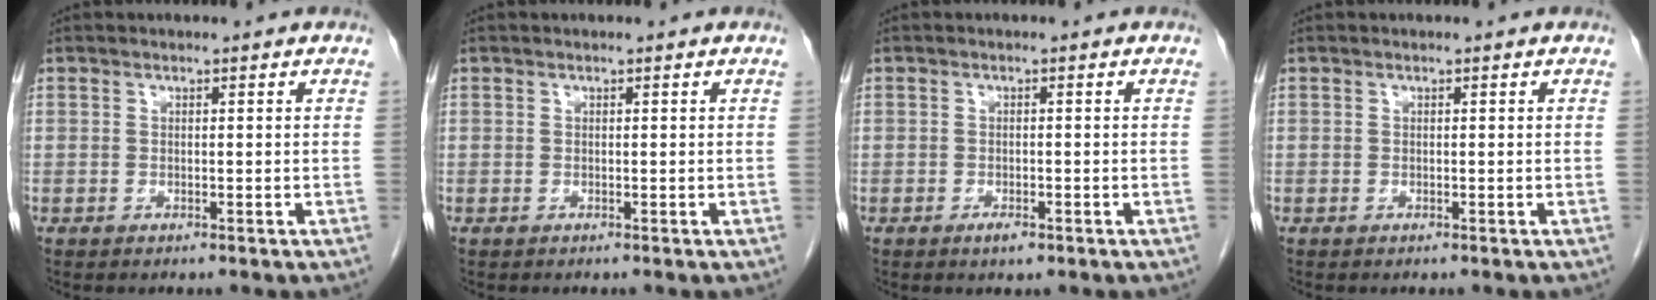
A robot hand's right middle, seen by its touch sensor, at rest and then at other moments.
{"total": 0.0}
{"total": 1.4, "force": [-0.9, 0.2, 1.0], "torque": [-0.017, 0.000, -0.011]}
{"total": 0.0}